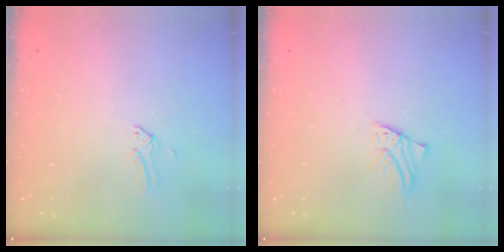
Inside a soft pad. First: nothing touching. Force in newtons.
{"total": 1.7, "press": 1.7, "slide": 0.2}